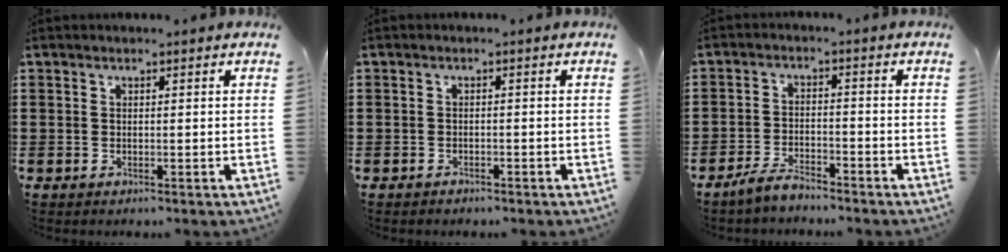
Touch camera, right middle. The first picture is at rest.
{"total": 1.0, "force": [-0.9, 0.4, -0.1], "torque": [0.001, 0.003, -0.021]}
{"total": 3.8, "force": [-3.5, 0.7, 1.2], "torque": [-0.027, 0.008, -0.071]}